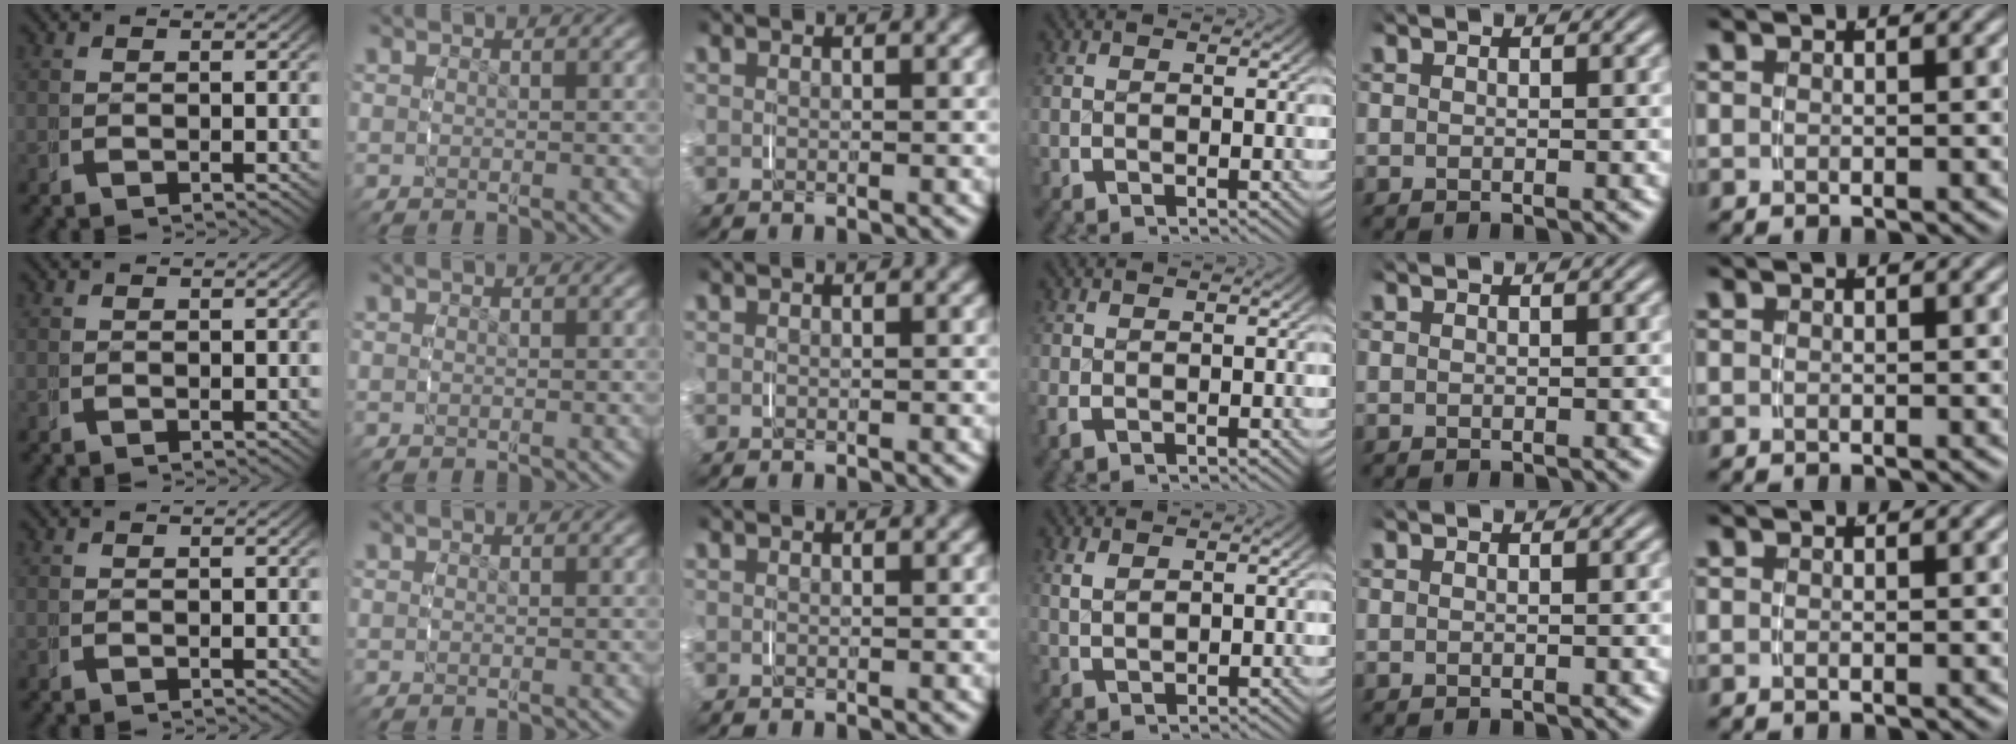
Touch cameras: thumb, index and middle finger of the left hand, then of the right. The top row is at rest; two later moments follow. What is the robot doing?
{"motion": "grasp_and_lifting", "object": "napkin"}